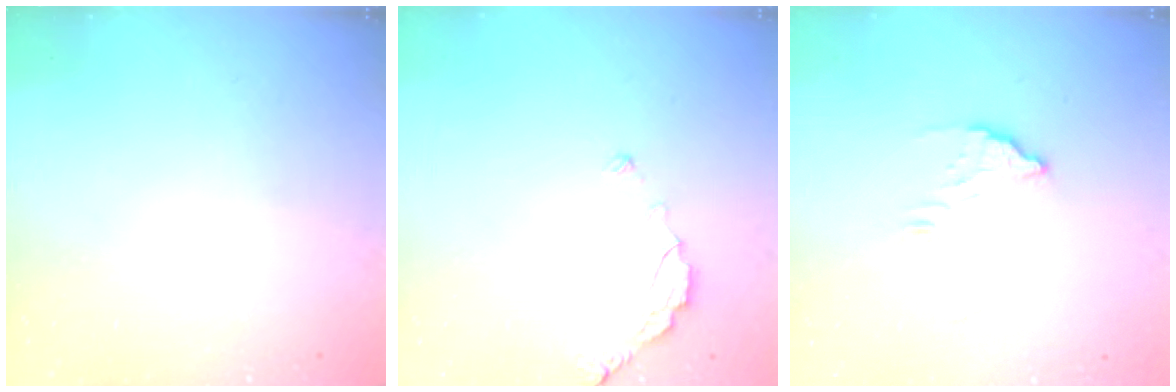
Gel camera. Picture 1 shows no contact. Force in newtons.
{"total": 3.0, "press": 3.0, "slide": 0.3}
{"total": 2.7, "press": 2.7, "slide": 0.2}